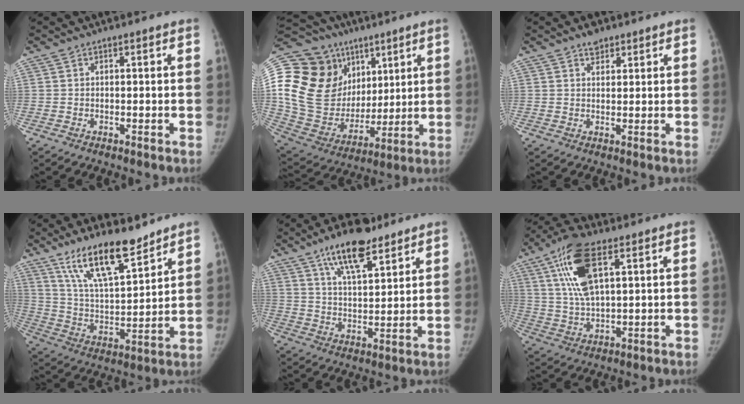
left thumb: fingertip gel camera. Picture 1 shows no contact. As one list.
[{"total": 29.5, "force": [9.7, 21.6, 17.7], "torque": [-0.310, 0.019, 0.188]}, {"total": 3.0, "force": [2.2, 1.7, 1.1], "torque": [0.000, -0.012, 0.032]}, {"total": 16.1, "force": [11.7, 4.9, 10.0], "torque": [-0.146, -0.068, 0.219]}, {"total": 12.5, "force": [8.3, 4.7, 8.1], "torque": [-0.113, -0.041, 0.142]}, {"total": 13.5, "force": [5.6, 5.5, 11.1], "torque": [-0.215, -0.005, 0.106]}]